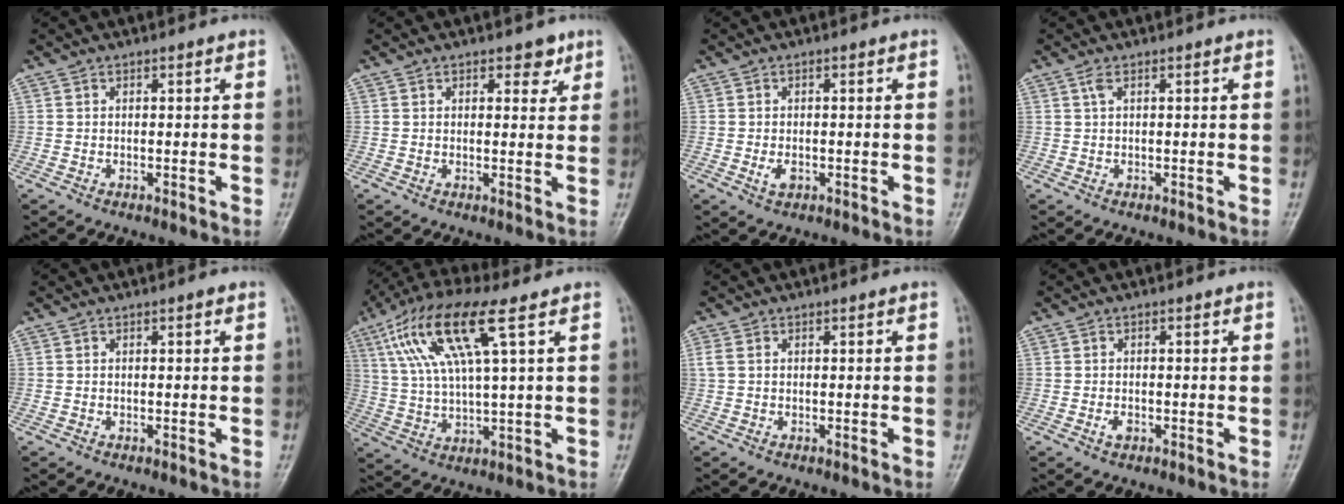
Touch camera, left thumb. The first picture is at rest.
{"total": 2.9, "force": [1.8, 1.6, 1.6], "torque": [-0.001, -0.008, 0.021]}
{"total": 2.1, "force": [-0.6, 1.3, 1.5], "torque": [-0.026, 0.000, -0.010]}
{"total": 1.1, "force": [0.5, 0.3, 1.0], "torque": [-0.028, 0.011, 0.011]}
{"total": 0.7, "force": [0.3, 0.3, 0.5], "torque": [-0.005, 0.002, 0.003]}
{"total": 14.8, "force": [6.1, 3.2, 13.1], "torque": [-0.282, 0.004, 0.116]}
{"total": 1.4, "force": [0.3, 0.9, 1.0], "torque": [-0.032, 0.008, 0.010]}
{"total": 1.5, "force": [-0.6, 0.9, 1.0], "torque": [-0.014, 0.002, -0.012]}